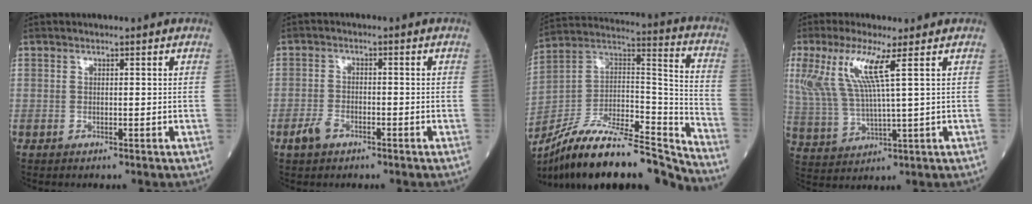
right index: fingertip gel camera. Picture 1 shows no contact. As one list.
[{"total": 3.1, "force": [-2.0, 1.6, 1.8], "torque": [-0.036, 0.001, -0.037]}, {"total": 23.9, "force": [-21.3, 3.2, 10.5], "torque": [-0.162, 0.025, -0.358]}, {"total": 9.6, "force": [4.1, 0.2, 8.6], "torque": [-0.204, 0.006, 0.085]}]